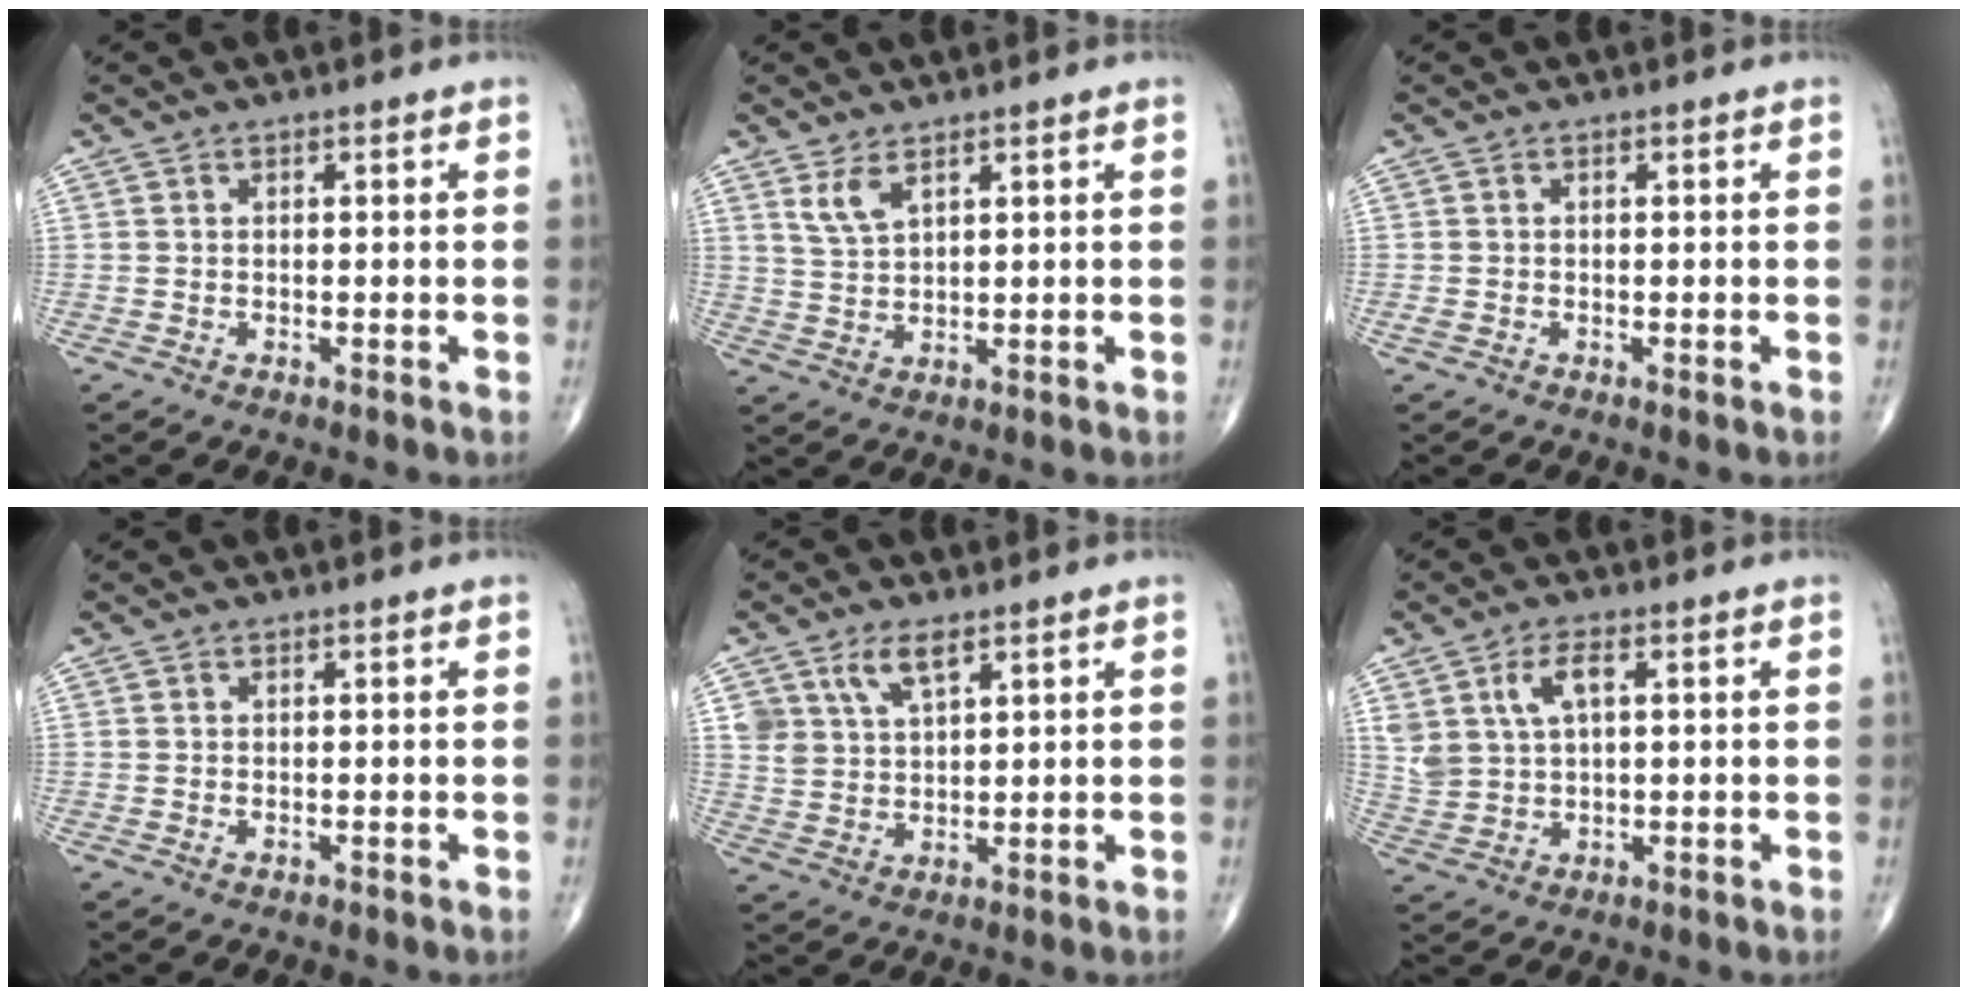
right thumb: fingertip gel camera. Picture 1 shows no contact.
{"total": 3.8, "force": [2.4, 1.4, 2.6], "torque": [-0.052, -0.014, 0.056]}
{"total": 0.7, "force": [-0.3, 0.5, 0.5], "torque": [-0.016, -0.001, -0.007]}
{"total": 0.0}
{"total": 5.9, "force": [3.6, 2.8, 3.8], "torque": [-0.066, -0.018, 0.073]}
{"total": 6.4, "force": [2.5, 3.4, 4.9], "torque": [-0.099, -0.003, 0.055]}